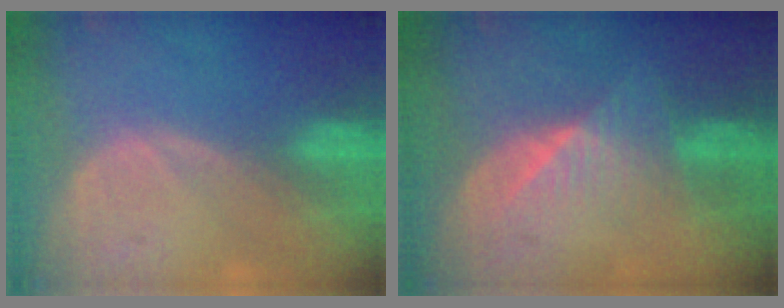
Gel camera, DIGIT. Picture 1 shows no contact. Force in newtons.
{"total": 6.0, "press": 5.4, "slide": 2.7}